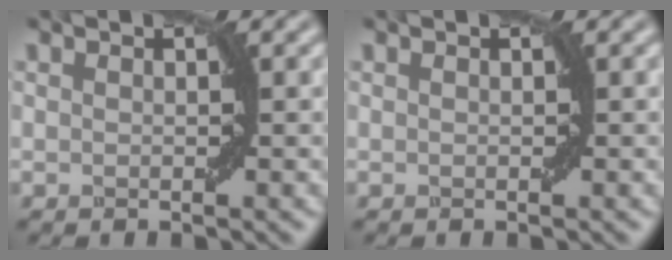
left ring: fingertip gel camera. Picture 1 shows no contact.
{"total": 0.0}